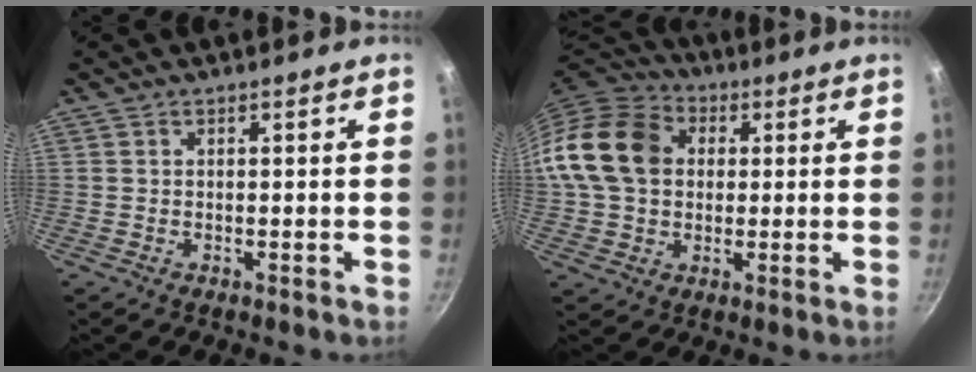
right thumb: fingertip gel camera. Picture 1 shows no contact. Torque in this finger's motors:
{"motor_torque": [0.46, 0.84, 0.58, -0.51, 0.17]}